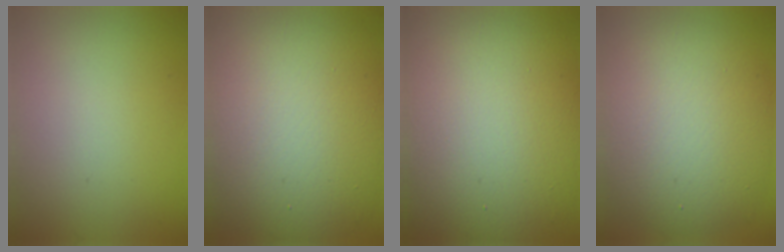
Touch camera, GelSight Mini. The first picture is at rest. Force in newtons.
{"total": 14.6, "press": 14.5, "slide": 1.1}
{"total": 15.5, "press": 15.5, "slide": 0.5}
{"total": 10.1, "press": 10.0, "slide": 0.6}